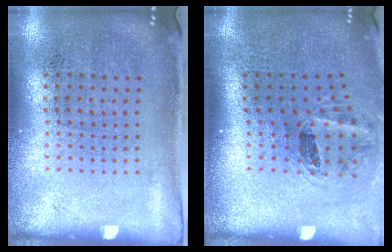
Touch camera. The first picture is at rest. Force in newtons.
{"total": 1.3, "press": 1.0, "slide": 0.9}